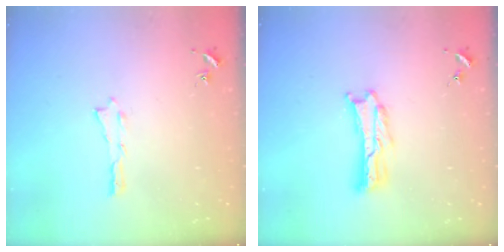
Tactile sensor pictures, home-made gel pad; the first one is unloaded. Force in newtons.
{"total": 2.8, "press": 2.7, "slide": 0.4}